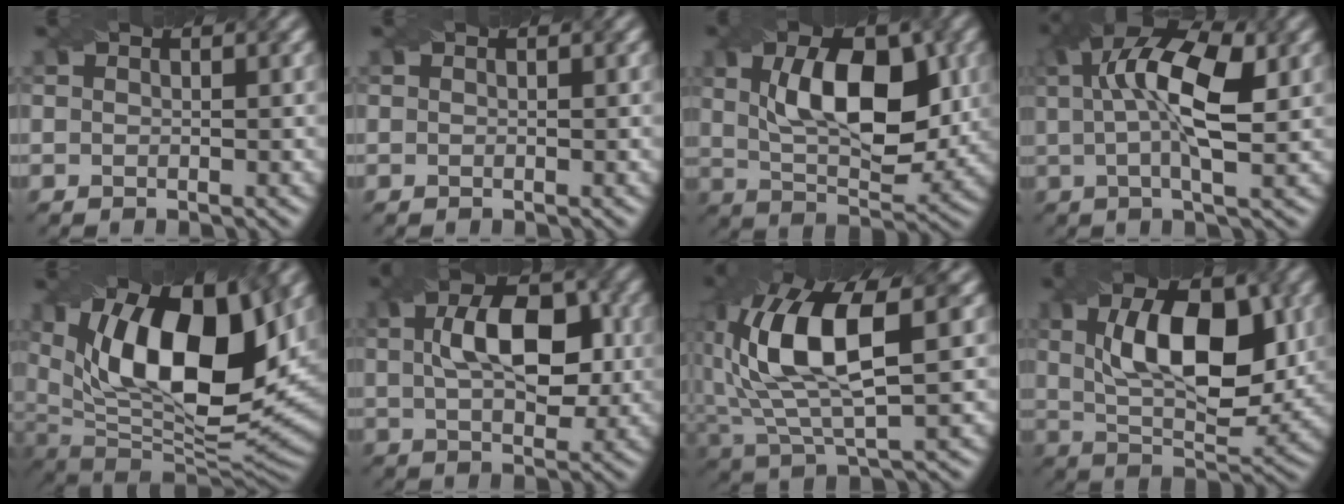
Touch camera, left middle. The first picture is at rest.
{"total": 0.0}
{"total": 9.8, "force": [1.4, 4.7, 8.5], "torque": [-0.133, 0.013, 0.030]}
{"total": 8.8, "force": [1.4, 3.0, 8.1], "torque": [-0.146, 0.021, 0.029]}
{"total": 15.6, "force": [4.2, 7.4, 13.0], "torque": [-0.202, 0.009, 0.069]}
{"total": 7.5, "force": [0.9, 4.0, 6.3], "torque": [-0.106, 0.021, 0.020]}
{"total": 9.8, "force": [1.3, 4.1, 8.8], "torque": [-0.189, 0.015, 0.035]}
{"total": 10.5, "force": [1.7, 4.9, 9.1], "torque": [-0.137, 0.014, 0.033]}